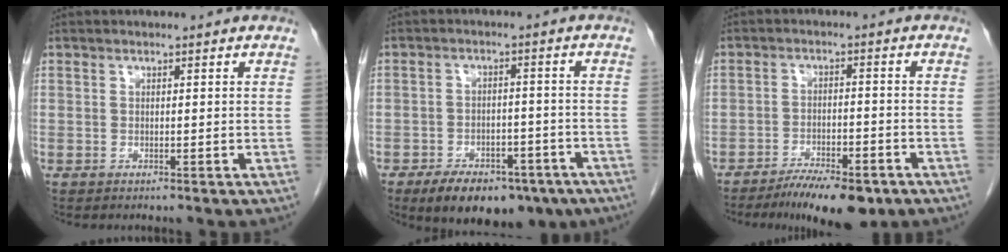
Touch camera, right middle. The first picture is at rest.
{"total": 13.4, "force": [-9.0, 6.7, 7.3], "torque": [-0.102, 0.003, -0.128]}
{"total": 9.6, "force": [-7.0, 2.7, 6.0], "torque": [-0.086, -0.011, -0.107]}